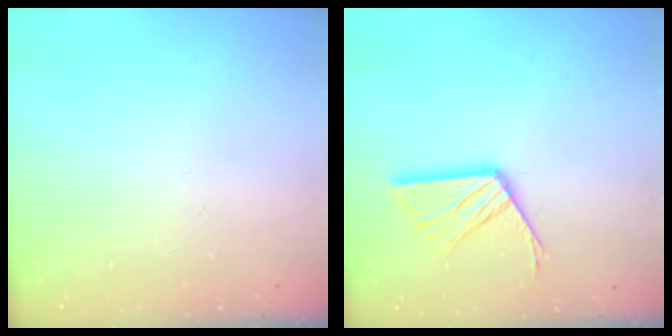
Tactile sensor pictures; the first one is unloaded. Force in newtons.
{"total": 12.1, "press": 12.0, "slide": 1.0}